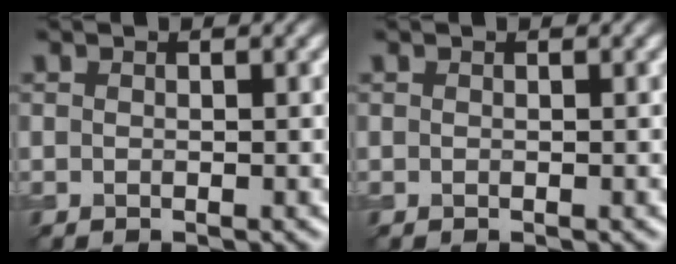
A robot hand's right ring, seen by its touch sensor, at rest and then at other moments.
{"total": 0.0}